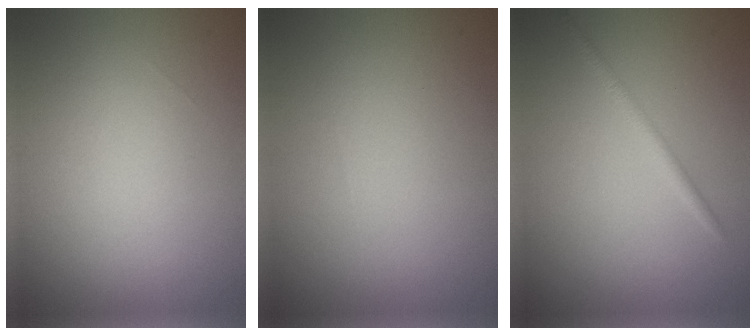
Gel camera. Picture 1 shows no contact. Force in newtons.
{"total": 0.0}
{"total": 1.4, "press": 1.4, "slide": 0.1}